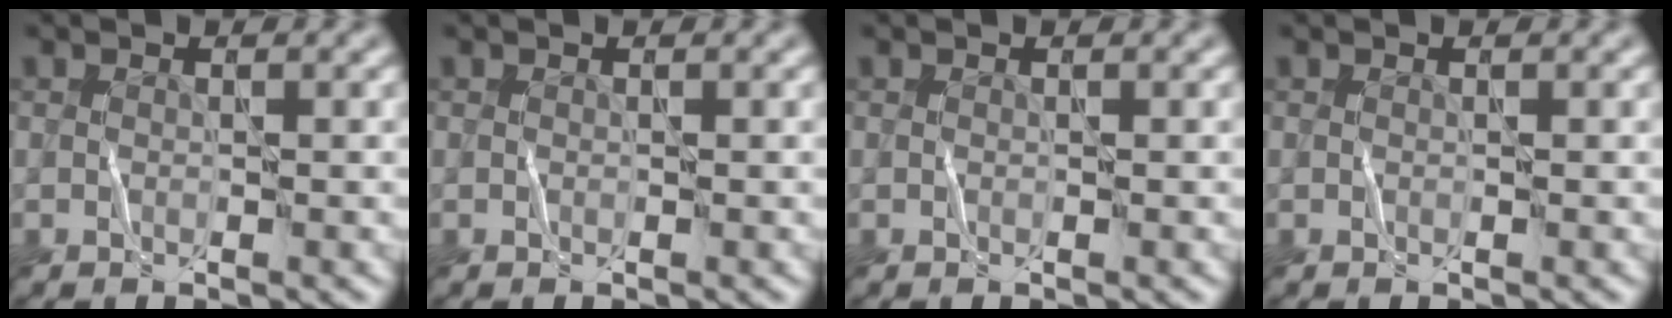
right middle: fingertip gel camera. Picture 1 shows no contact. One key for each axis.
{"total": 0.0}
{"total": 0.0}
{"total": 0.0}